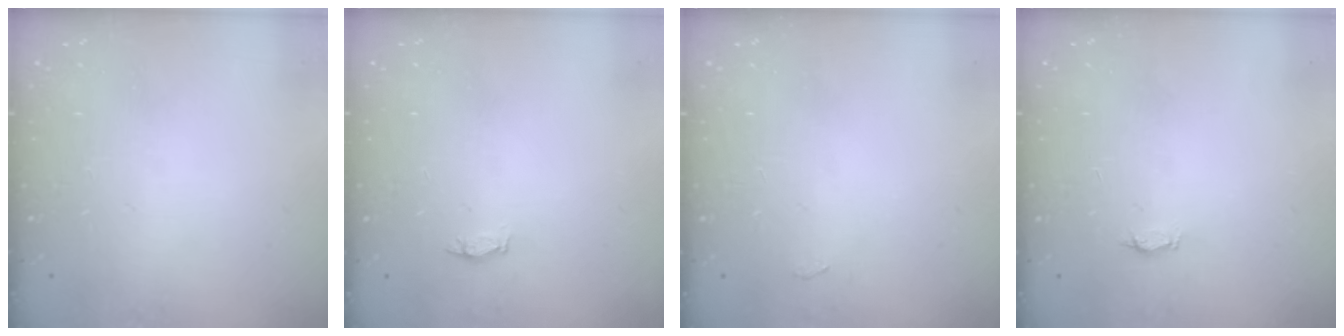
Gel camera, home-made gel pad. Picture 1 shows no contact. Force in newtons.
{"total": 2.9, "press": 2.7, "slide": 1.1}
{"total": 8.6, "press": 2.9, "slide": 8.1}
{"total": 2.2, "press": 2.2, "slide": 0.3}